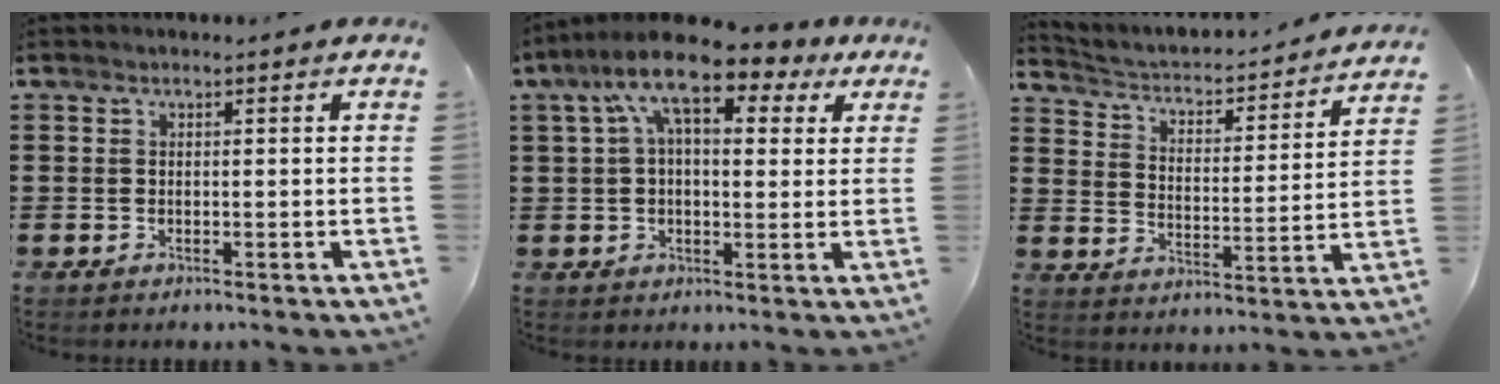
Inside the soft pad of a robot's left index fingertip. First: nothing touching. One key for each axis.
{"total": 11.0, "fx": 5.9, "fy": 4.3, "fz": 8.3, "tx": -0.170, "ty": -0.006, "tz": 0.100}
{"total": 1.9, "fx": 1.8, "fy": 0.4, "fz": 0.6, "tx": -0.029, "ty": -0.030, "tz": 0.018}